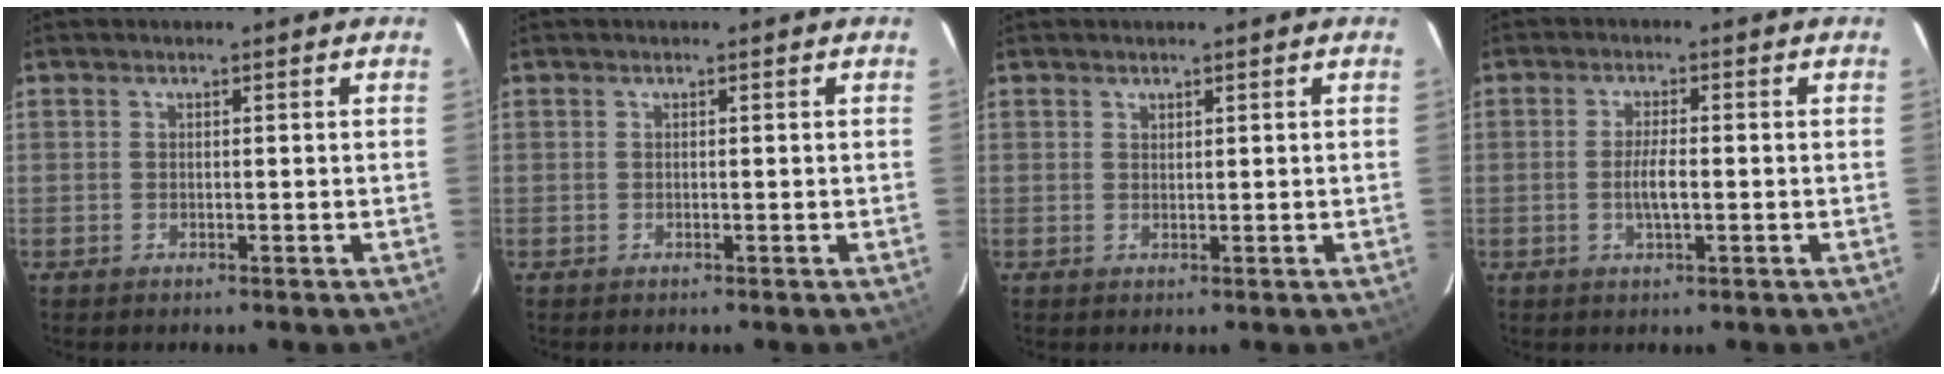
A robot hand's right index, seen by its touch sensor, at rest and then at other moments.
{"total": 0.0}
{"total": 0.6, "force": [0.6, 0.2, 0.0], "torque": [-0.001, 0.001, 0.012]}
{"total": 3.6, "force": [-0.7, 0.8, 3.4], "torque": [-0.064, -0.003, -0.011]}